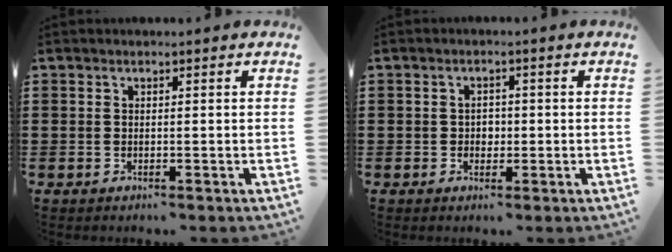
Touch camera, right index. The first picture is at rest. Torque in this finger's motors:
{"motor_torque": [0.05, -0.03, 0.02, 0.01]}